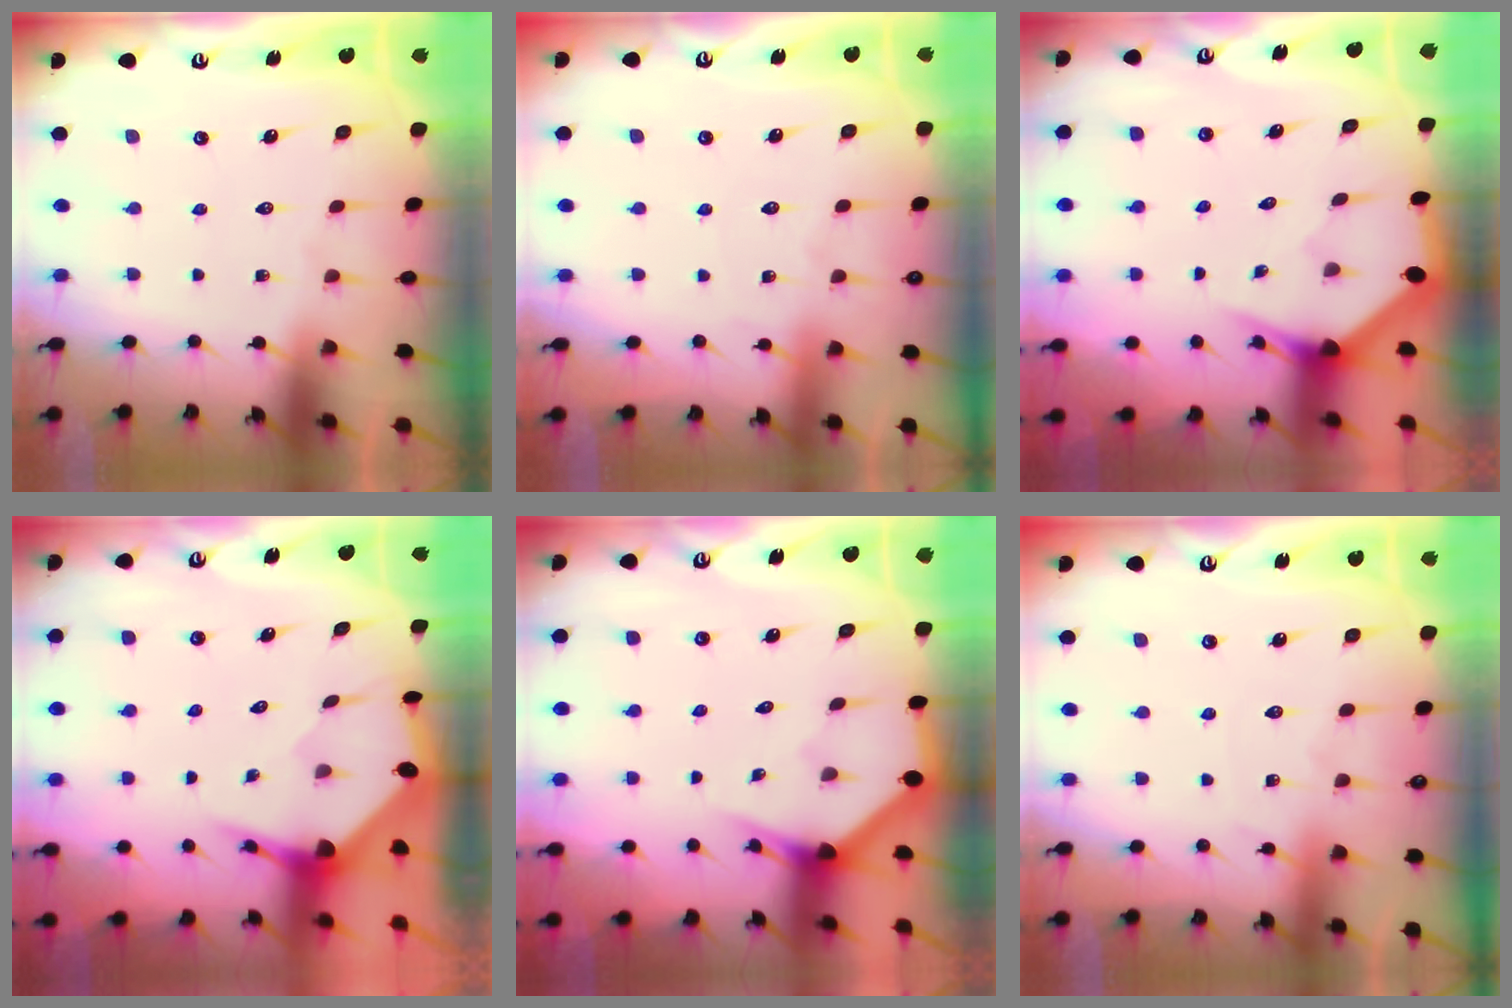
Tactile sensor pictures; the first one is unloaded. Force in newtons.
{"total": 5.2, "press": 5.1, "slide": 0.7}
{"total": 3.0, "press": 3.0, "slide": 0.0}
{"total": 3.6, "press": 3.6, "slide": 0.5}
{"total": 2.7, "press": 2.7, "slide": 0.1}
{"total": 5.3, "press": 5.2, "slide": 0.8}